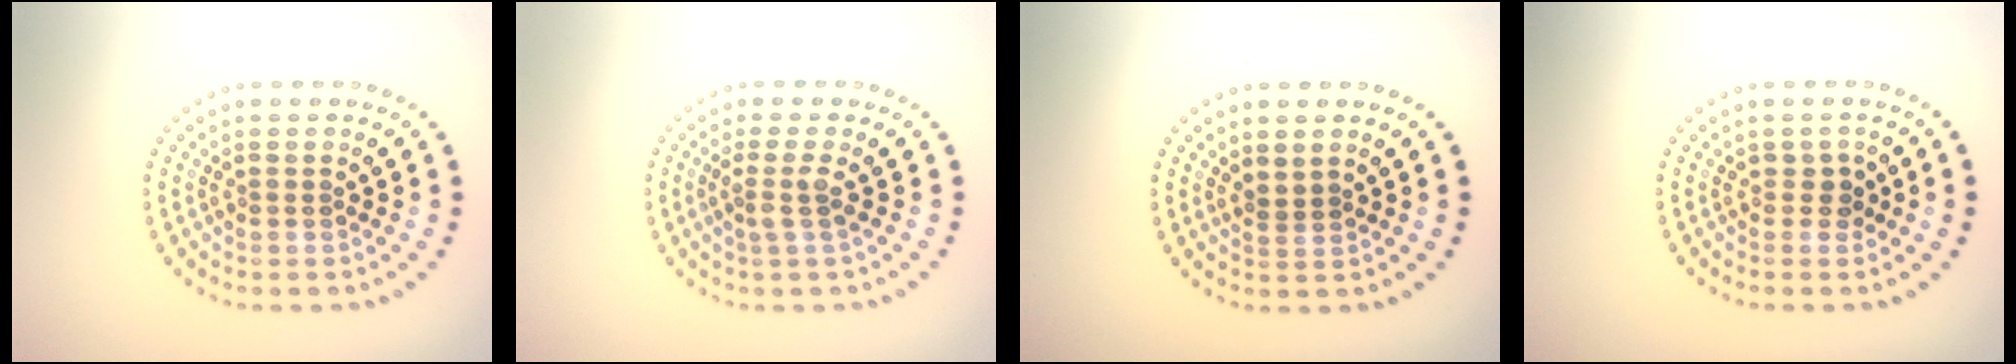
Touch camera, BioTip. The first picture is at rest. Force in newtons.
{"total": 1.7, "press": 1.2, "slide": 1.2}
{"total": 0.8, "press": 0.6, "slide": 0.6}
{"total": 1.4, "press": 1.2, "slide": 0.7}